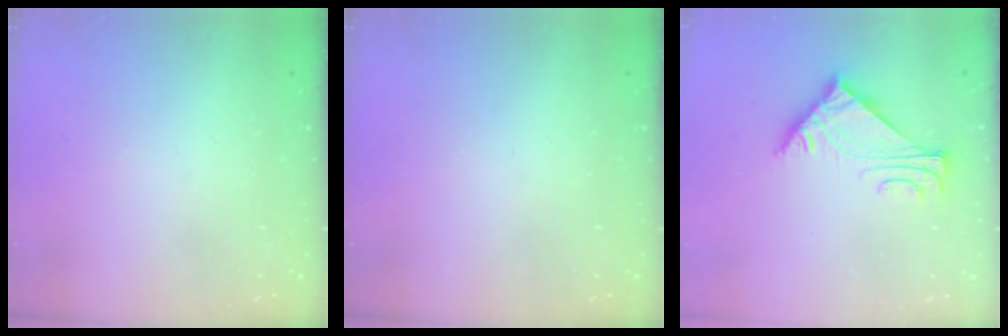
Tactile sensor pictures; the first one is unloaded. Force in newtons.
{"total": 0.0}
{"total": 6.1, "press": 6.1, "slide": 0.3}